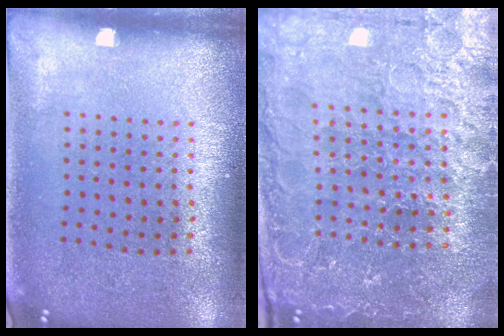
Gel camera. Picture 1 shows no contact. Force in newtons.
{"total": 4.7, "press": 4.4, "slide": 1.5}